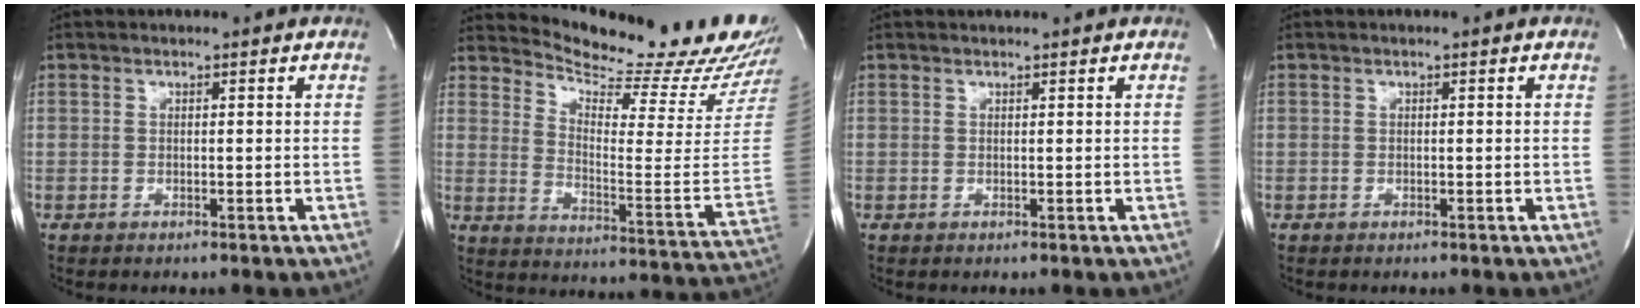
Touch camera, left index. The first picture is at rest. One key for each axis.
{"total": 22.1, "fx": 20.7, "fy": 1.1, "fz": 7.6, "tx": -0.121, "ty": -0.128, "tz": 0.263}
{"total": 1.6, "fx": 1.5, "fy": 0.1, "fz": 0.3, "tx": -0.007, "ty": 0.011, "tz": 0.020}
{"total": 0.0}